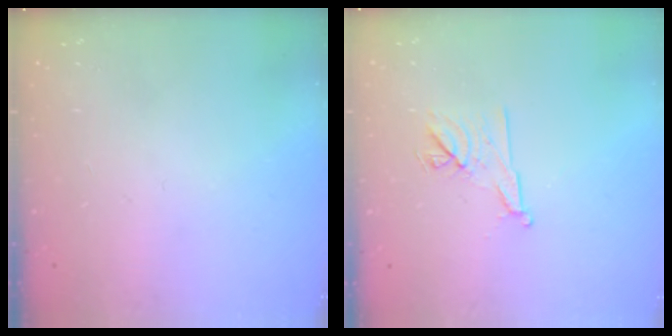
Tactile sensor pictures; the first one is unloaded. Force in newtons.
{"total": 8.9, "press": 8.9, "slide": 1.1}